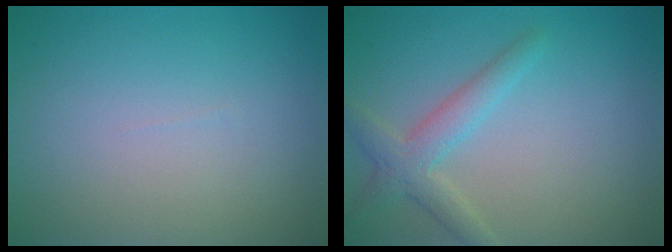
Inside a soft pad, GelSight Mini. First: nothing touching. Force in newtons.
{"total": 3.0, "press": 3.0, "slide": 0.1}